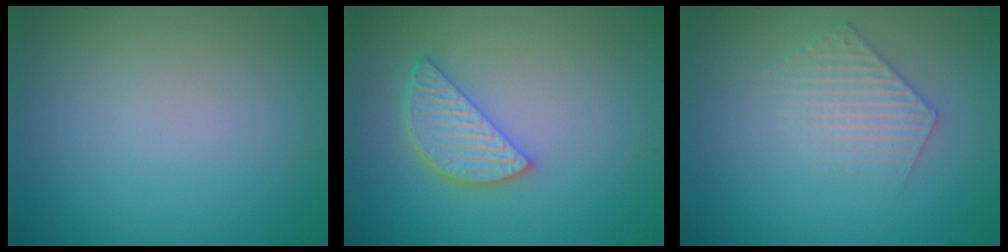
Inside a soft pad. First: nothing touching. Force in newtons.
{"total": 3.6, "press": 3.1, "slide": 1.9}
{"total": 2.4, "press": 2.4, "slide": 0.3}